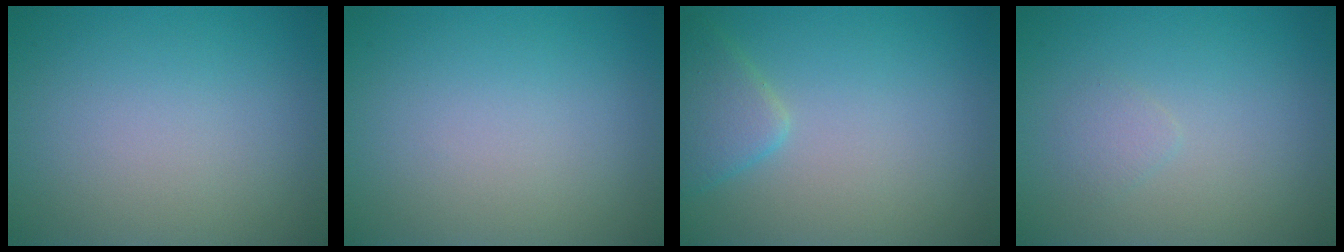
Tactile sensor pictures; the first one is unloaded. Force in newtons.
{"total": 0.0}
{"total": 2.5, "press": 2.5, "slide": 0.2}
{"total": 0.9, "press": 0.9, "slide": 0.0}